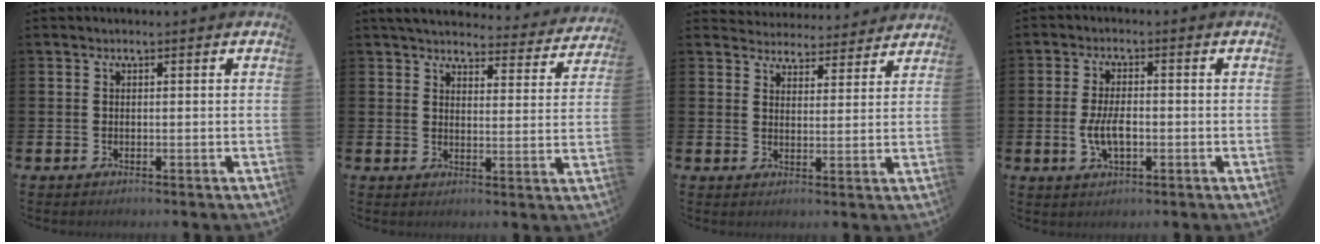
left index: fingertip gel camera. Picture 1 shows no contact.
{"total": 4.5, "force": [4.3, 0.8, 1.0], "torque": [-0.036, -0.031, 0.074]}
{"total": 4.3, "force": [4.2, 0.8, -0.5], "torque": [-0.007, -0.032, 0.074]}
{"total": 4.2, "force": [-0.7, 2.0, 3.7], "torque": [-0.071, 0.001, -0.014]}